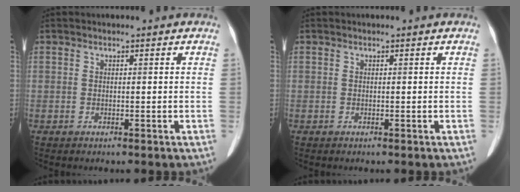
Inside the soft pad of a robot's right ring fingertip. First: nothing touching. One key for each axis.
{"total": 0.0}